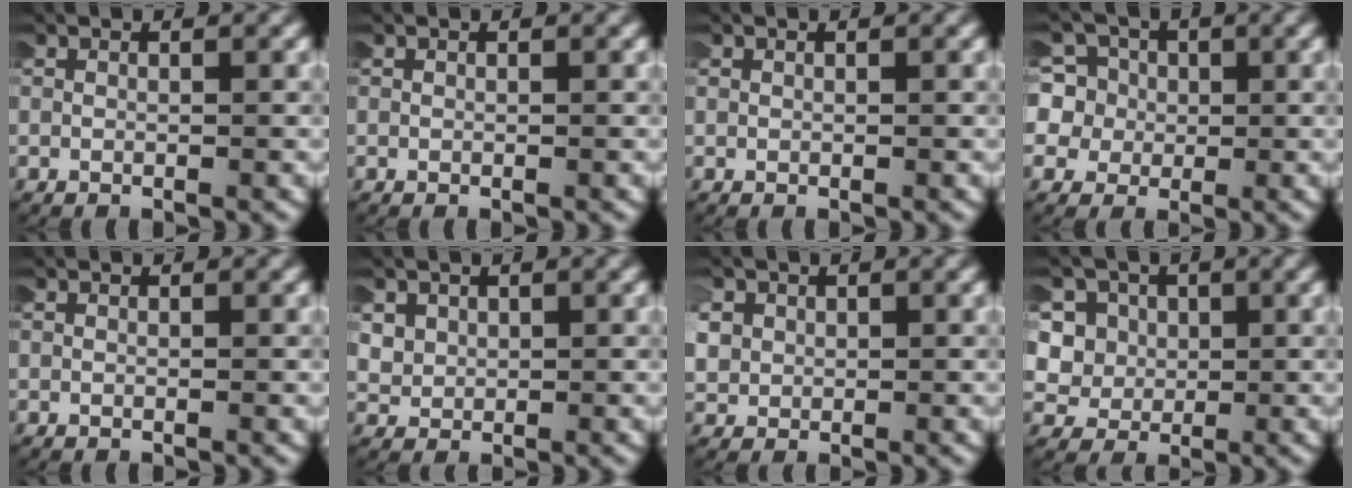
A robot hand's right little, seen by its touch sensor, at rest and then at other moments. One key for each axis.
{"total": 0.0}
{"total": 0.0}
{"total": 9.6, "fx": -0.8, "fy": 9.1, "fz": 2.9, "tx": -0.119, "ty": -0.033, "tz": -0.024}
{"total": 0.0}
{"total": 3.0, "fx": 0.9, "fy": 2.5, "fz": 1.3, "tx": -0.044, "ty": -0.004, "tz": 0.020}
{"total": 2.9, "fx": 0.5, "fy": 2.6, "fz": 1.2, "tx": -0.046, "ty": -0.002, "tz": 0.011}
{"total": 8.1, "fx": 0.3, "fy": 7.4, "fz": 3.1, "tx": -0.110, "ty": -0.018, "tz": 0.000}